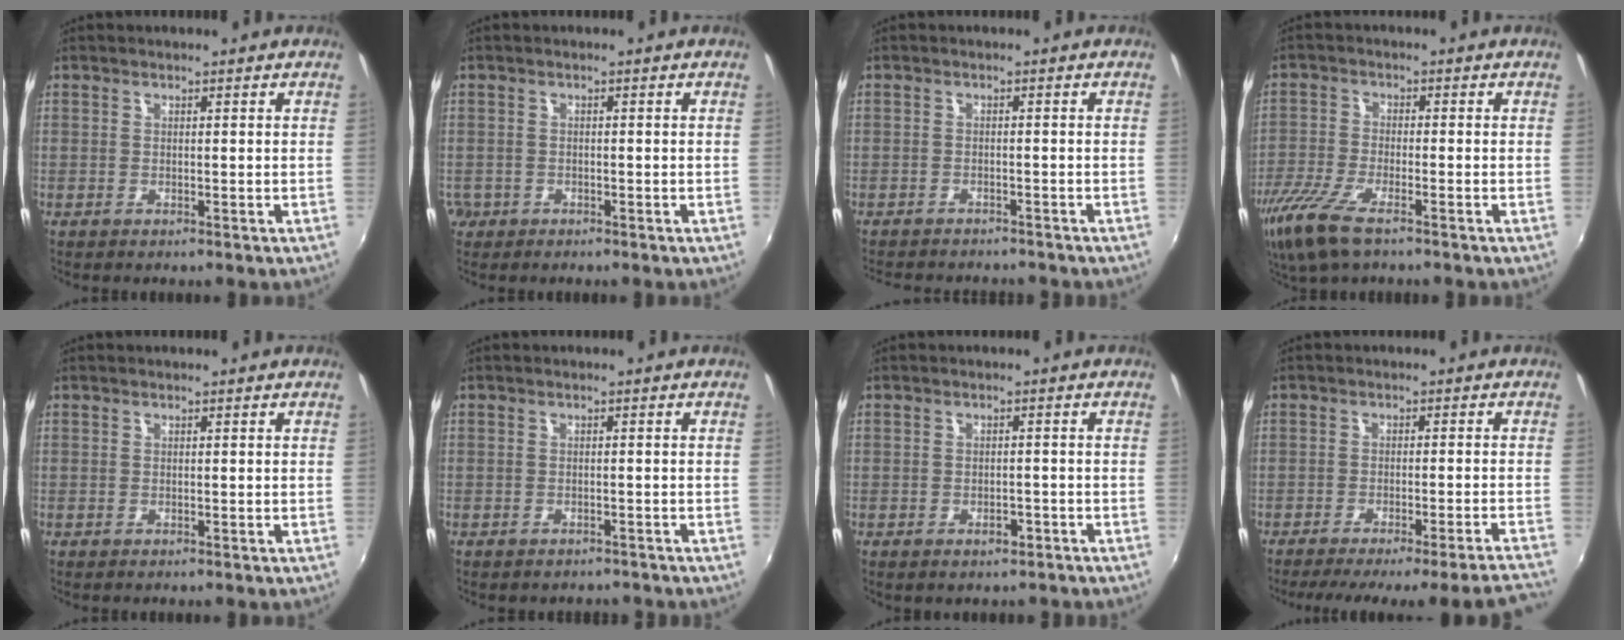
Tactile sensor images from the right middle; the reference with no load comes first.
{"total": 2.5, "force": [-1.4, 2.0, 0.6], "torque": [-0.020, -0.003, -0.024]}
{"total": 7.5, "force": [-6.9, 1.9, 2.4], "torque": [-0.061, -0.017, -0.100]}
{"total": 10.1, "force": [-6.9, 2.7, 6.8], "torque": [-0.165, -0.035, -0.137]}
{"total": 0.0}
{"total": 3.5, "force": [-3.1, 1.4, 0.9], "torque": [-0.019, -0.014, -0.040]}
{"total": 2.7, "force": [-1.8, 1.6, 1.2], "torque": [-0.023, -0.003, -0.021]}
{"total": 18.5, "force": [-16.9, -1.0, 7.5], "torque": [-0.109, -0.030, -0.232]}